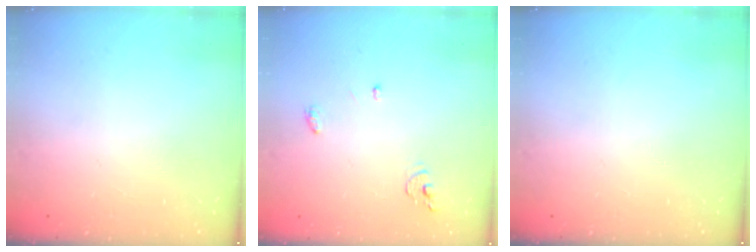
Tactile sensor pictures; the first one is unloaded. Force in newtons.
{"total": 4.2, "press": 4.1, "slide": 0.3}
{"total": 0.0}